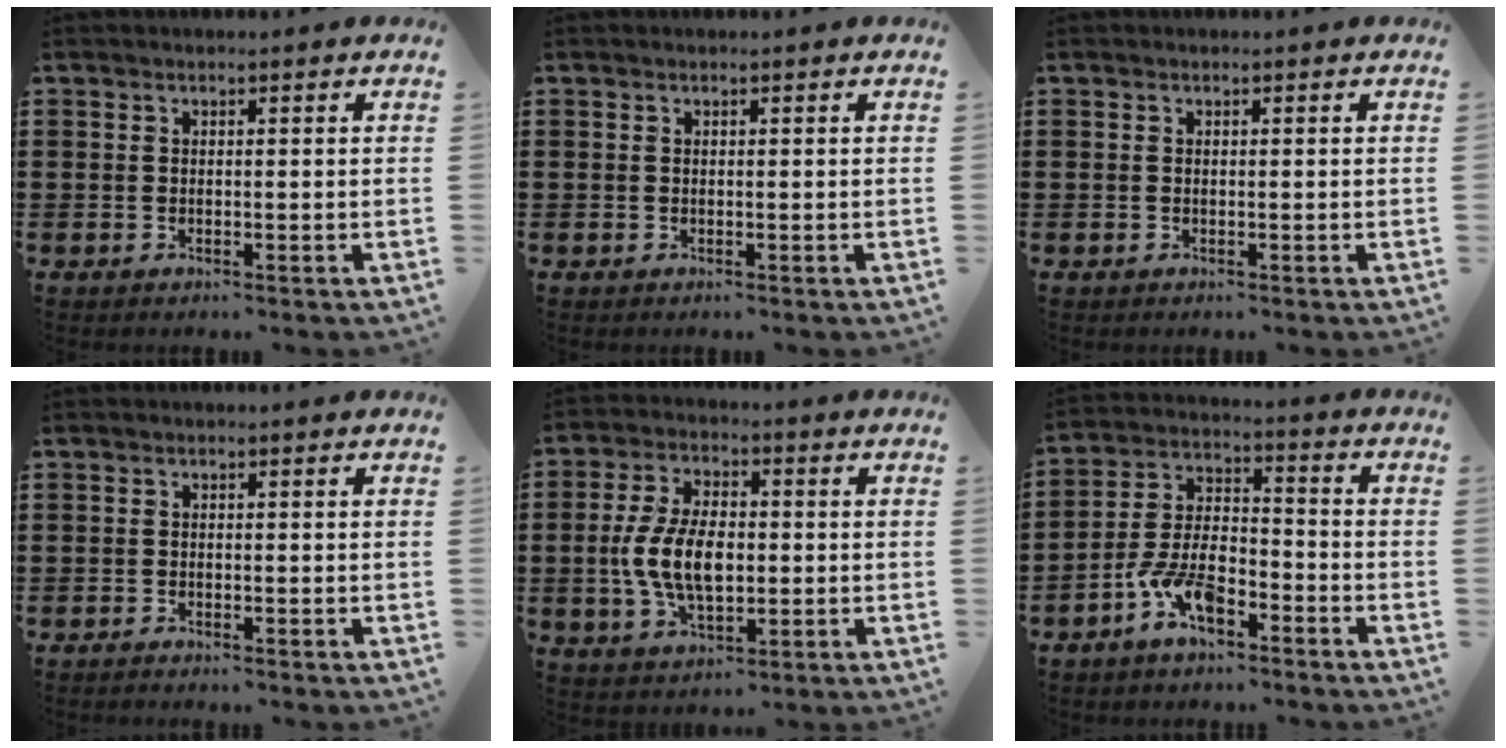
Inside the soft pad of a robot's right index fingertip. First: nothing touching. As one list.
[{"total": 0.0}, {"total": 0.0}, {"total": 0.8, "force": [-0.8, -0.1, -0.1], "torque": [0.002, 0.001, -0.016]}, {"total": 8.8, "force": [-0.7, 4.6, 7.4], "torque": [-0.167, 0.001, -0.018]}, {"total": 8.1, "force": [-4.8, 3.5, 5.5], "torque": [-0.133, 0.002, -0.094]}]